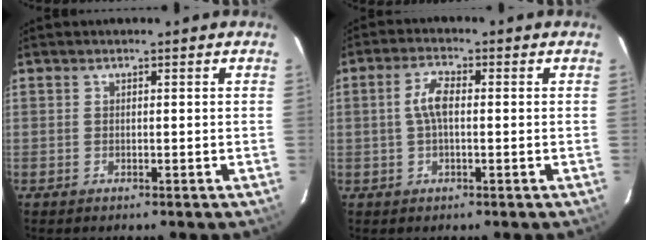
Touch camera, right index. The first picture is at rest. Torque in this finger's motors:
{"motor_torque": [0.32, -0.02, 0.22, 0.10]}